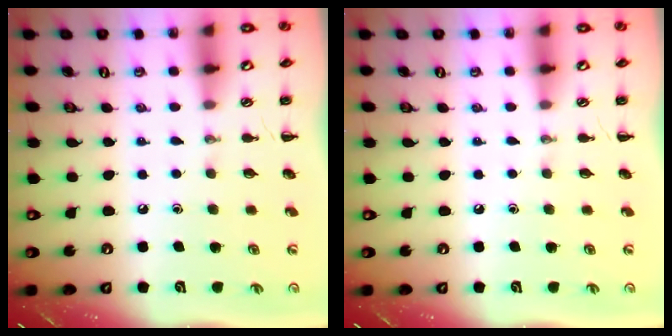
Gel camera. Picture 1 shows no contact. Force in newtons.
{"total": 0.0}